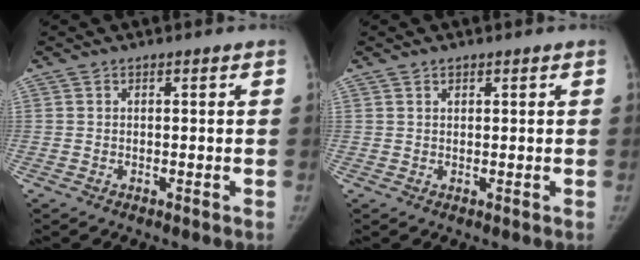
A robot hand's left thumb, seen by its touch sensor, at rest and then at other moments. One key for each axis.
{"total": 0.9, "fx": 0.6, "fy": 0.5, "fz": 0.3, "tx": 0.000, "ty": -0.003, "tz": 0.009}